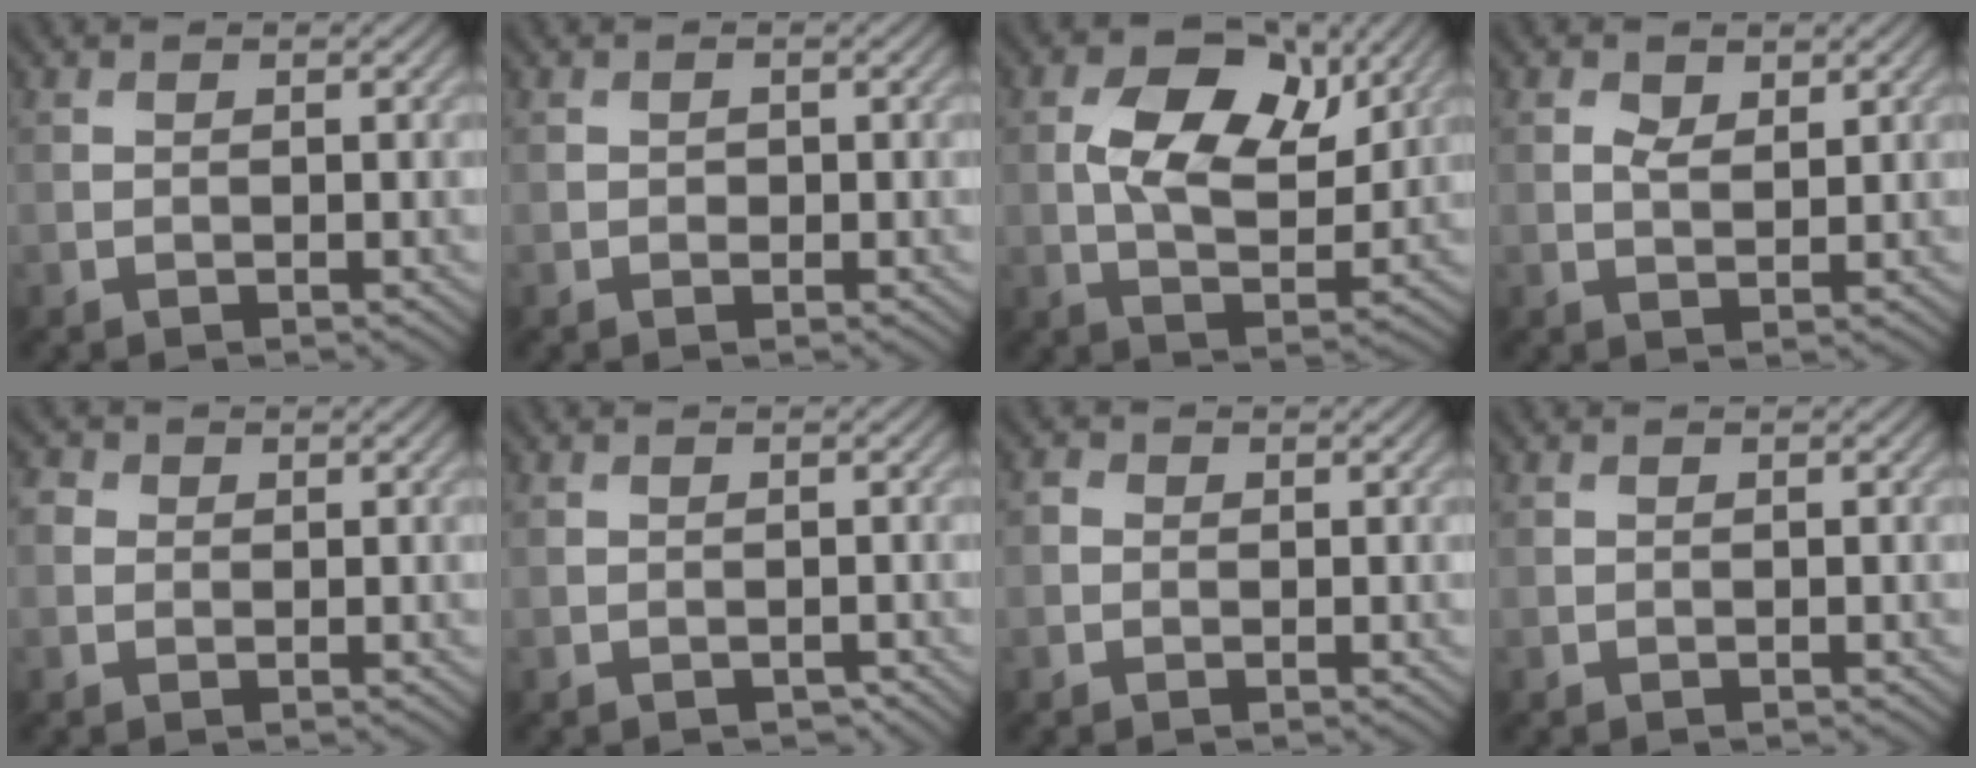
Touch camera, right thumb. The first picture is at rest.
{"total": 0.6, "force": [-0.1, 0.6, 0.2], "torque": [0.000, -0.006, -0.003]}
{"total": 10.9, "force": [3.4, 6.2, 8.3], "torque": [-0.151, -0.002, 0.056]}
{"total": 2.0, "force": [1.1, 1.0, 1.3], "torque": [-0.027, -0.003, 0.021]}
{"total": 1.6, "force": [0.3, 1.5, 0.5], "torque": [-0.015, 0.003, 0.000]}
{"total": 0.5, "force": [-0.4, 0.3, 0.2], "torque": [-0.004, -0.006, -0.006]}
{"total": 0.9, "force": [-0.1, 0.8, 0.3], "torque": [-0.006, -0.001, -0.006]}
{"total": 0.0}